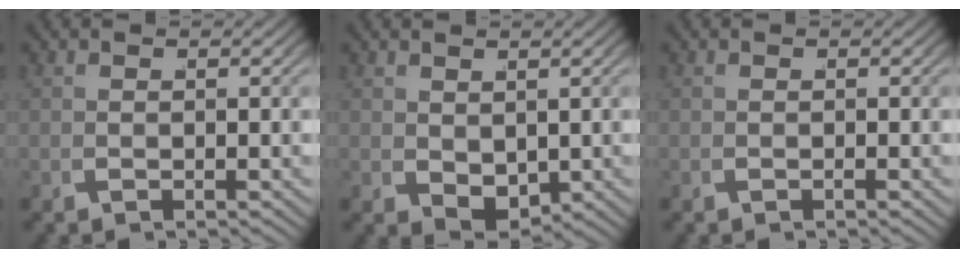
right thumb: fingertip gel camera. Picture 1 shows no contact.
{"total": 2.7, "force": [0.4, 1.8, 2.0], "torque": [-0.038, -0.019, 0.027]}
{"total": 0.0}